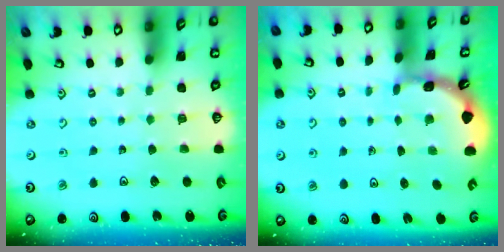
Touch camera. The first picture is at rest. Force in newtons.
{"total": 1.6, "press": 1.6, "slide": 0.1}